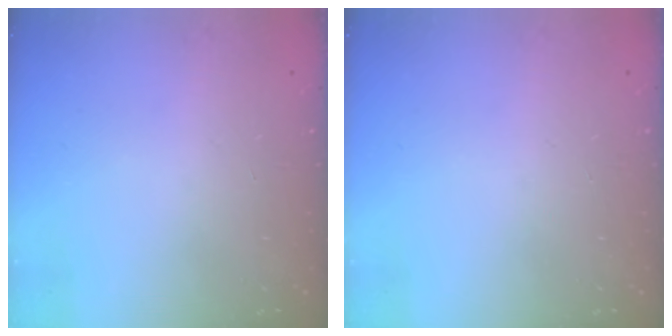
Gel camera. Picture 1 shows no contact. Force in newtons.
{"total": 0.0}